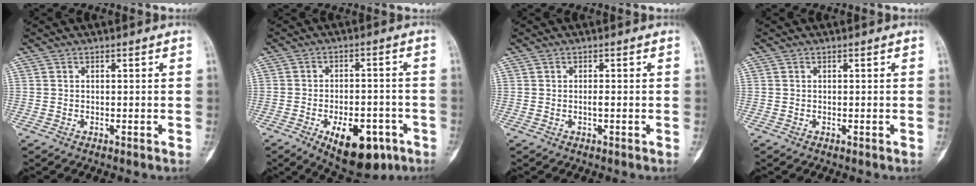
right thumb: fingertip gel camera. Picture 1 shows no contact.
{"total": 13.5, "force": [-6.3, 6.7, 9.8], "torque": [-0.123, 0.020, -0.080]}
{"total": 0.8, "force": [-0.1, 0.2, 0.7], "torque": [-0.017, -0.001, -0.003]}
{"total": 0.0}